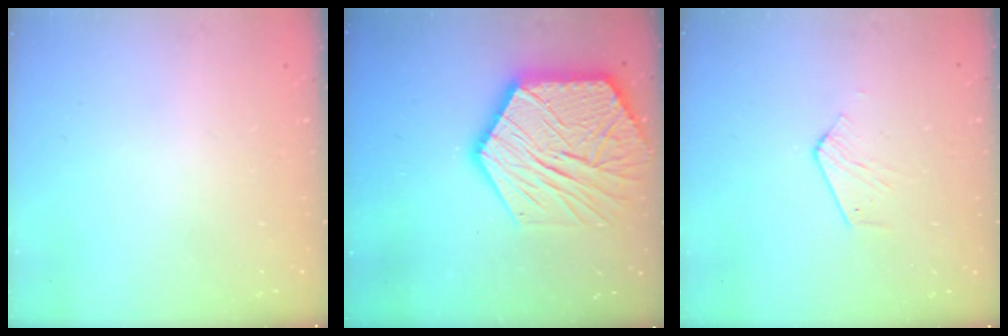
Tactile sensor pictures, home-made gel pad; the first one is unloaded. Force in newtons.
{"total": 25.2, "press": 25.1, "slide": 2.2}
{"total": 3.9, "press": 3.9, "slide": 0.6}